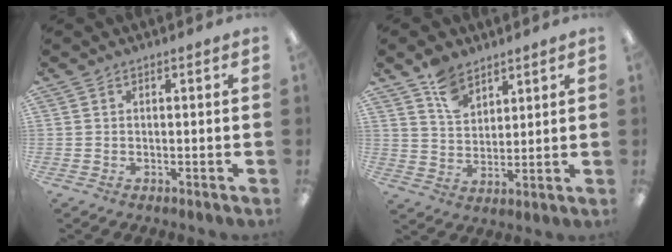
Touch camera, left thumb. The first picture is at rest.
{"total": 8.0, "force": [5.7, 4.7, 3.1], "torque": [-0.057, -0.020, 0.106]}